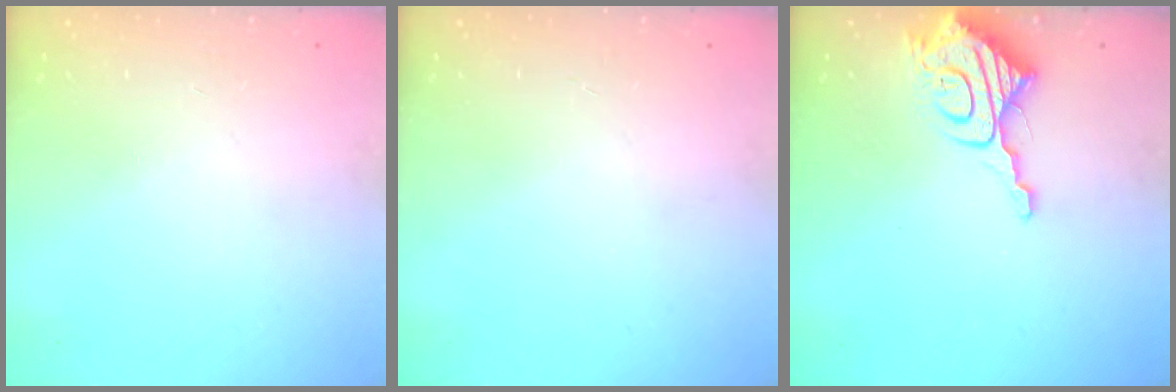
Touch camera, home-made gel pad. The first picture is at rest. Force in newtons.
{"total": 0.0}
{"total": 12.2, "press": 12.1, "slide": 1.5}